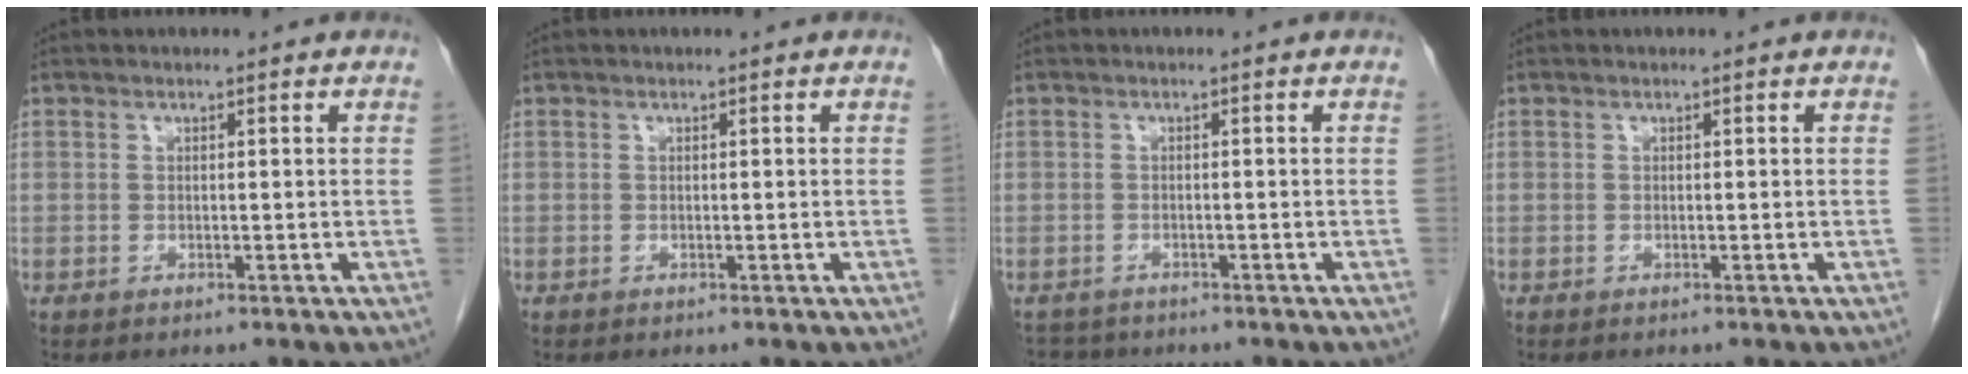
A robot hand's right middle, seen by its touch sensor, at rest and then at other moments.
{"total": 0.0}
{"total": 2.4, "force": [-2.1, 1.0, -0.4], "torque": [0.000, -0.003, -0.035]}
{"total": 0.0}